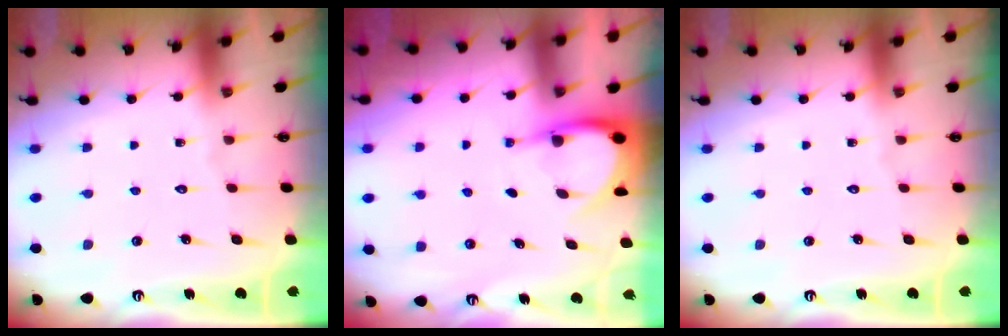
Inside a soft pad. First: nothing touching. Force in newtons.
{"total": 4.3, "press": 4.3, "slide": 0.4}
{"total": 0.0}